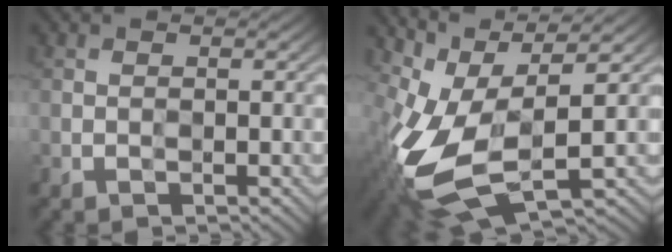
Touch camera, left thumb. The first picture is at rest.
{"total": 12.9, "force": [-1.1, 5.4, 11.7], "torque": [-0.273, -0.021, -0.003]}